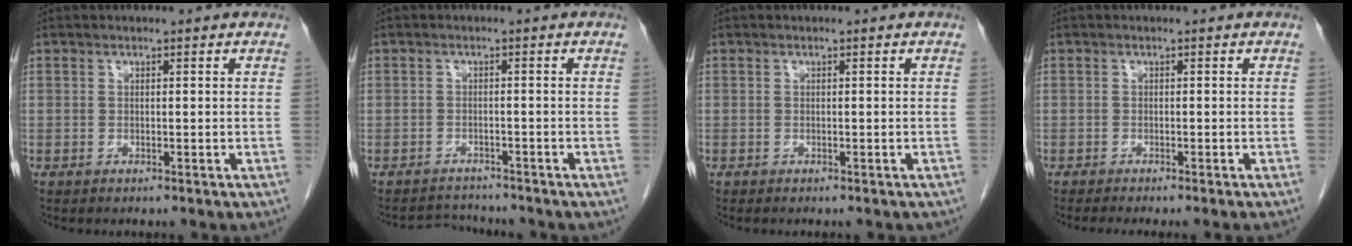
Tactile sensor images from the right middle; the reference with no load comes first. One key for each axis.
{"total": 3.1, "fx": -2.9, "fy": 0.6, "fz": -0.9, "tx": 0.011, "ty": -0.006, "tz": -0.048}
{"total": 1.7, "fx": -1.4, "fy": 0.5, "fz": 0.7, "tx": -0.014, "ty": -0.004, "tz": -0.014}
{"total": 4.1, "fx": -3.5, "fy": -0.6, "fz": 2.0, "tx": -0.017, "ty": -0.004, "tz": -0.050}